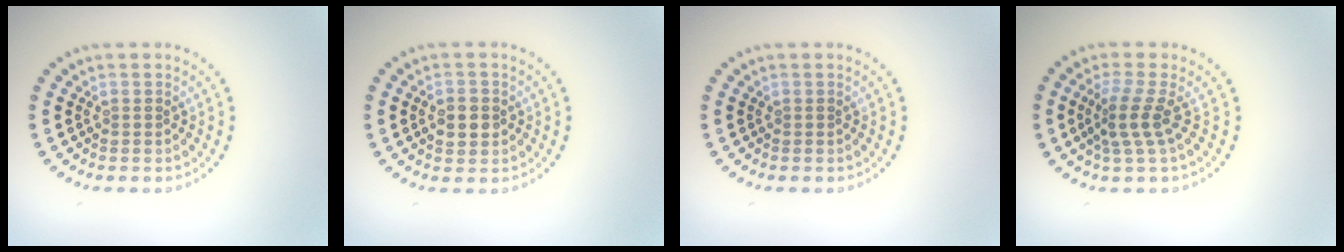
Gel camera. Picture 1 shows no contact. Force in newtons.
{"total": 2.8, "press": 2.8, "slide": 0.2}
{"total": 0.0}
{"total": 2.9, "press": 2.1, "slide": 2.0}